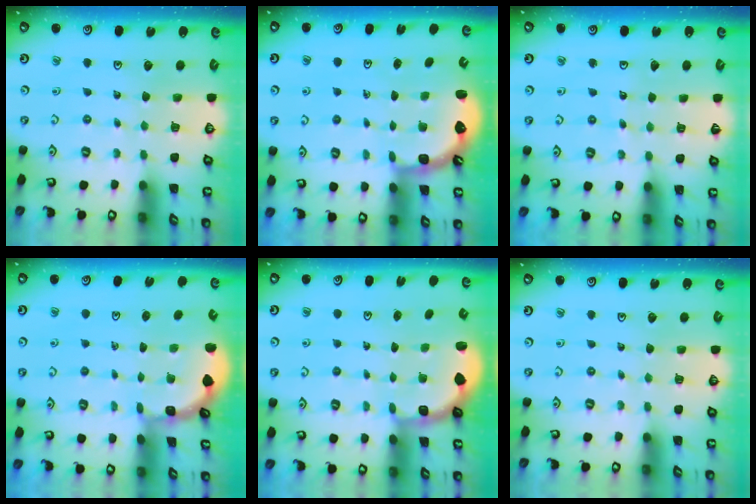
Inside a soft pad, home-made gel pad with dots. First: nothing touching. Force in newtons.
{"total": 2.6, "press": 2.2, "slide": 1.4}
{"total": 4.7, "press": 4.7, "slide": 0.7}
{"total": 1.7, "press": 1.7, "slide": 0.1}
{"total": 2.2, "press": 2.0, "slide": 1.0}
{"total": 0.0}